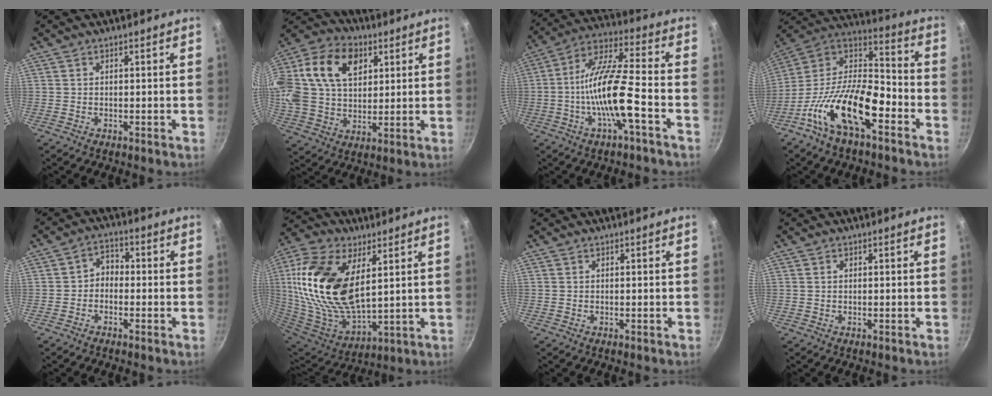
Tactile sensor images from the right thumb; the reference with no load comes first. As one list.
[{"total": 26.7, "force": [9.4, 18.4, 17.0], "torque": [-0.354, 0.024, 0.161]}, {"total": 14.7, "force": [-4.4, 3.1, 13.6], "torque": [-0.254, 0.039, -0.093]}, {"total": 20.8, "force": [-9.4, 9.3, 16.1], "torque": [-0.268, 0.063, -0.192]}, {"total": 3.7, "force": [-1.0, 2.9, 2.0], "torque": [-0.013, 0.022, -0.028]}, {"total": 24.2, "force": [6.4, 13.0, 19.3], "torque": [-0.380, -0.031, 0.124]}, {"total": 0.0}, {"total": 0.6, "force": [0.2, 0.4, 0.3], "torque": [-0.006, 0.002, 0.003]}]